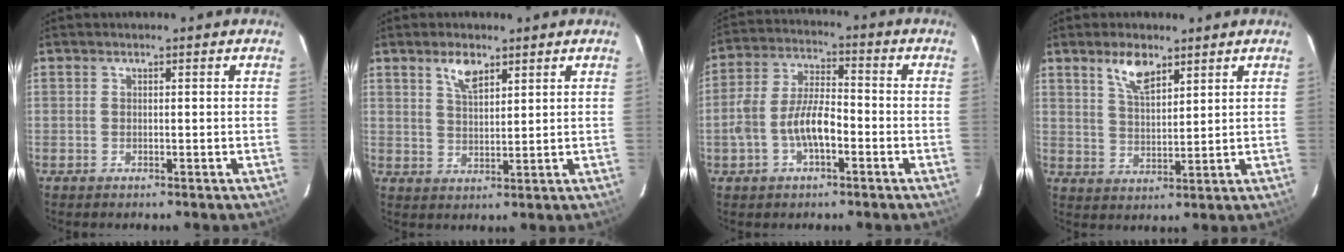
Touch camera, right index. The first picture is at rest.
{"total": 4.8, "force": [3.1, 1.9, 3.1], "torque": [-0.054, 0.001, 0.058]}
{"total": 9.4, "force": [-3.1, 4.0, 7.9], "torque": [-0.166, 0.012, -0.055]}
{"total": 6.4, "force": [4.2, 2.6, 4.1], "torque": [-0.070, 0.001, 0.083]}